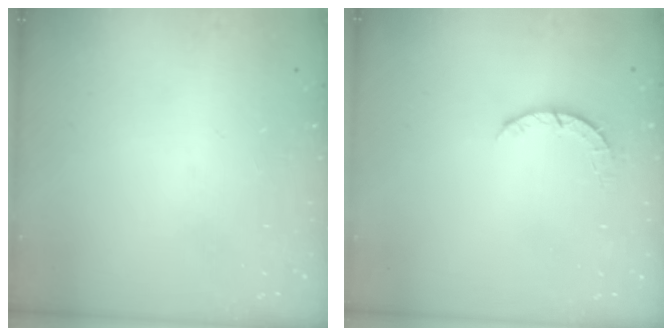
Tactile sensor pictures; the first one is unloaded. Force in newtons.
{"total": 3.2, "press": 3.2, "slide": 0.4}